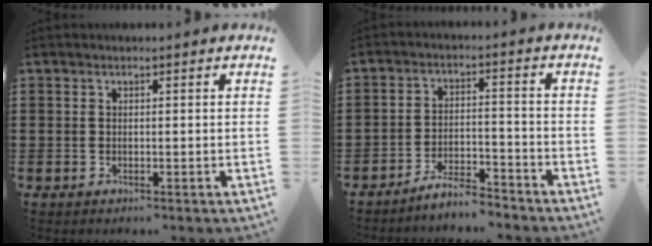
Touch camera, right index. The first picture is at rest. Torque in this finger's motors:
{"motor_torque": [-0.57, 0.19, -1.05, -0.20]}